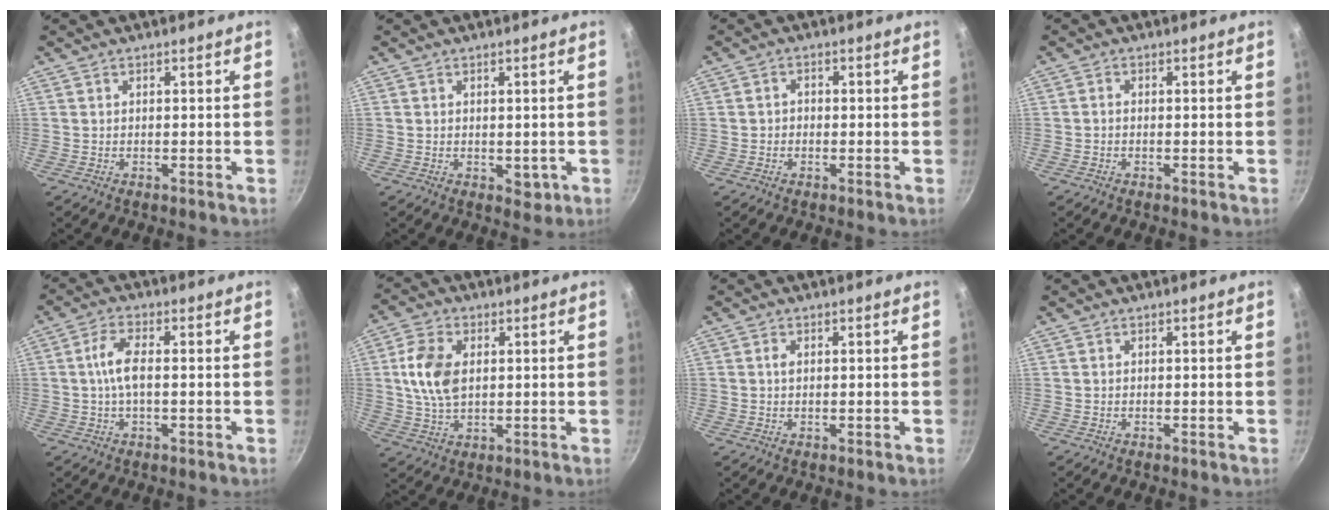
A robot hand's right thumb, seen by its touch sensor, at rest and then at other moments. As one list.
[{"total": 2.4, "force": [-0.1, 1.7, 1.7], "torque": [-0.014, -0.003, 0.003]}, {"total": 1.7, "force": [-0.4, 1.4, 0.7], "torque": [-0.008, 0.006, -0.011]}, {"total": 0.7, "force": [-0.3, 0.4, 0.5], "torque": [-0.009, 0.004, -0.007]}, {"total": 5.4, "force": [-0.1, 2.1, 5.0], "torque": [-0.113, 0.012, -0.008]}, {"total": 9.7, "force": [1.6, 6.1, 7.3], "torque": [-0.132, 0.001, 0.029]}, {"total": 1.2, "force": [0.2, 0.7, 0.9], "torque": [-0.015, 0.003, 0.003]}, {"total": 0.0}]